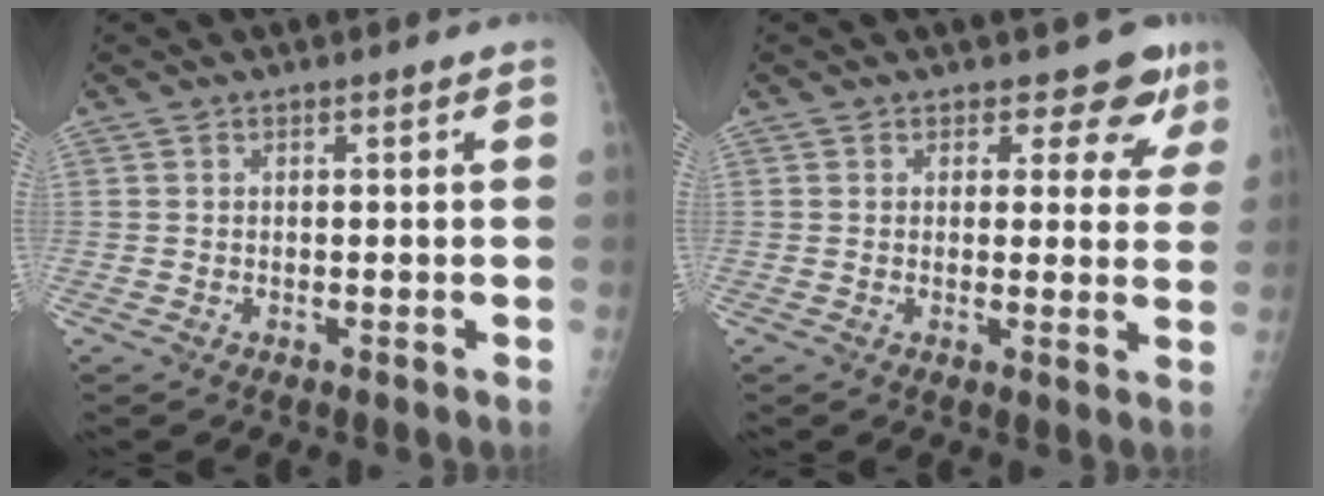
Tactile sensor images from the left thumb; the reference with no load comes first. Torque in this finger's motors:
{"motor_torque": [-0.22, -0.15, -0.23, -0.21, 0.07]}